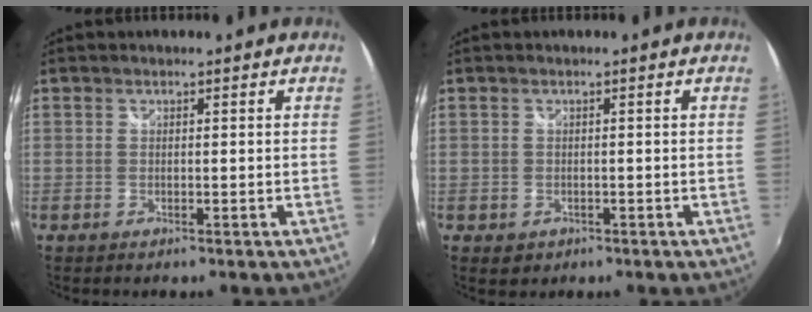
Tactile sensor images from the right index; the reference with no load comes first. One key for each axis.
{"total": 2.0, "fx": -0.6, "fy": 1.7, "fz": 0.7, "tx": -0.015, "ty": -0.006, "tz": -0.006}